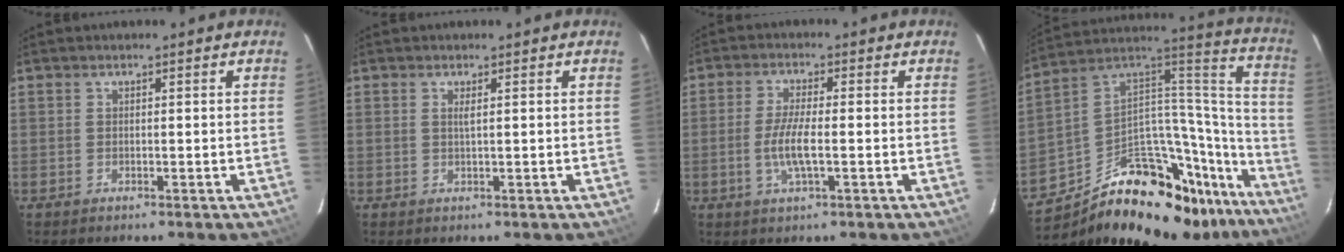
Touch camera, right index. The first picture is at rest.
{"total": 0.9, "force": [0.3, 0.0, 0.9], "torque": [-0.018, 0.000, 0.006]}
{"total": 5.8, "force": [-1.3, 1.0, 5.5], "torque": [-0.110, -0.006, -0.026]}
{"total": 32.2, "force": [-21.2, 16.2, 18.0], "torque": [-0.261, 0.066, -0.294]}